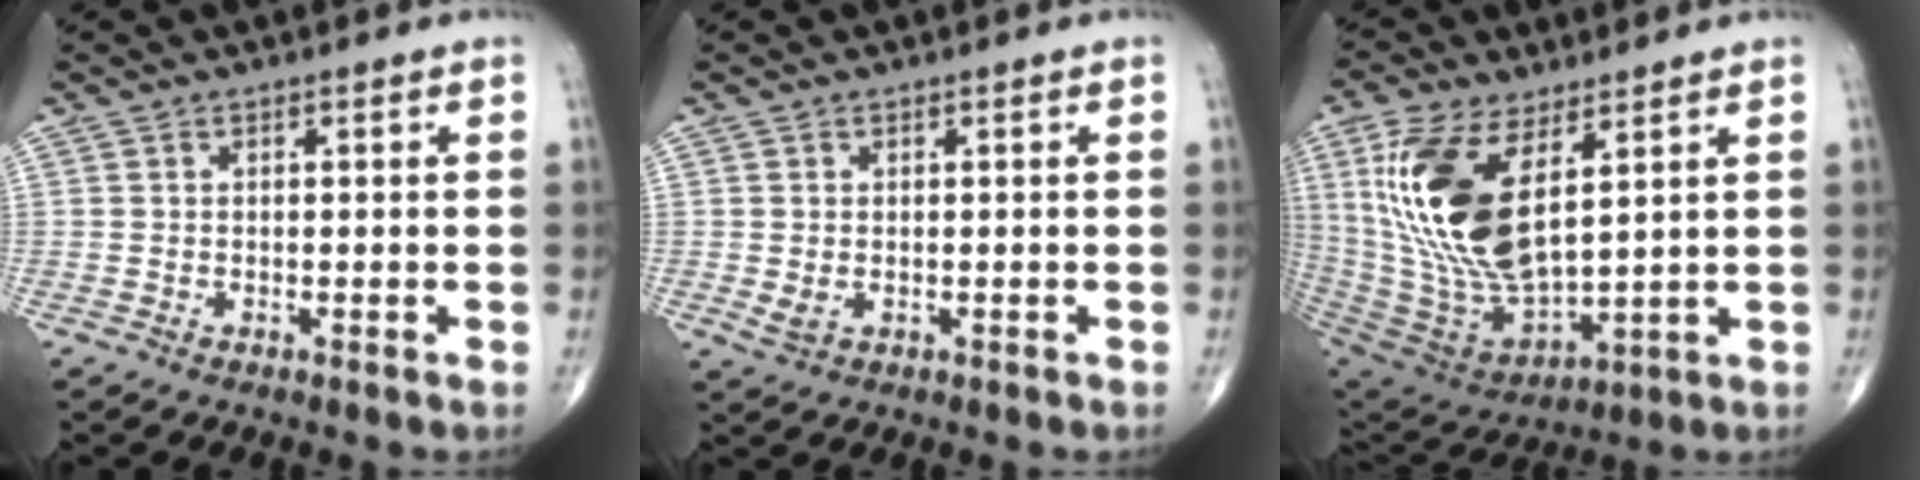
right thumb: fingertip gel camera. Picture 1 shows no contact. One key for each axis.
{"total": 1.7, "fx": 0.0, "fy": 1.1, "fz": 1.4, "tx": -0.027, "ty": -0.004, "tz": 0.006}
{"total": 20.4, "fx": 6.7, "fy": 9.3, "fz": 16.9, "tx": -0.340, "ty": -0.033, "tz": 0.142}